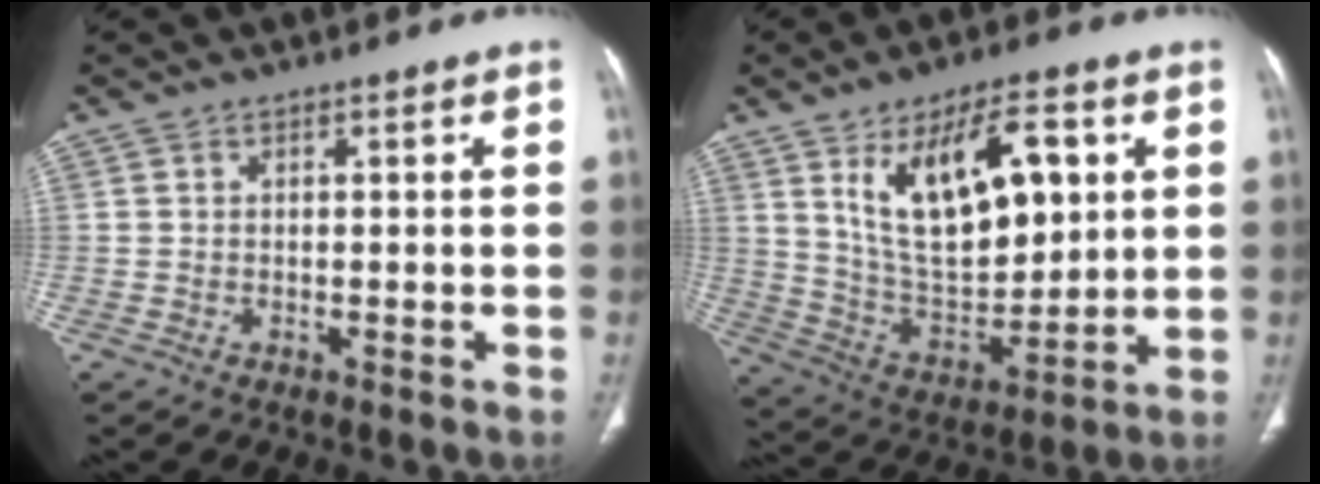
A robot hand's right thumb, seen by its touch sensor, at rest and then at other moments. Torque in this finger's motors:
{"motor_torque": [1.60, 2.90, 0.24, 0.23, 0.33]}